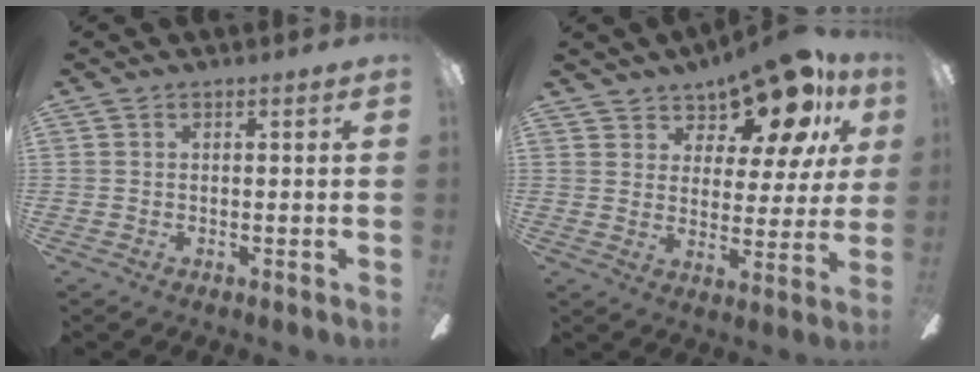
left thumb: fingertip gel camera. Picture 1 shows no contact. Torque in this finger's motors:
{"motor_torque": [1.43, 1.73, 0.33, -0.48, 0.09]}